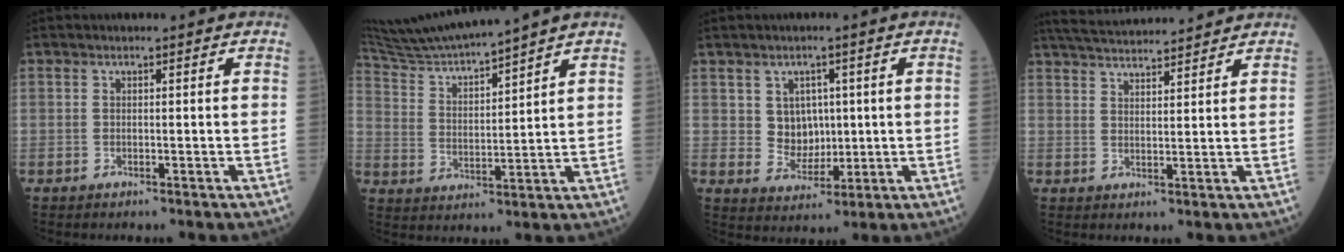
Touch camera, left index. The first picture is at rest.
{"total": 12.5, "force": [11.5, -1.8, 4.5], "torque": [-0.089, 0.004, 0.212]}
{"total": 7.3, "force": [1.0, 6.5, 3.2], "torque": [-0.062, 0.013, 0.029]}
{"total": 12.4, "force": [11.8, 0.6, 4.1], "torque": [-0.081, 0.027, 0.179]}